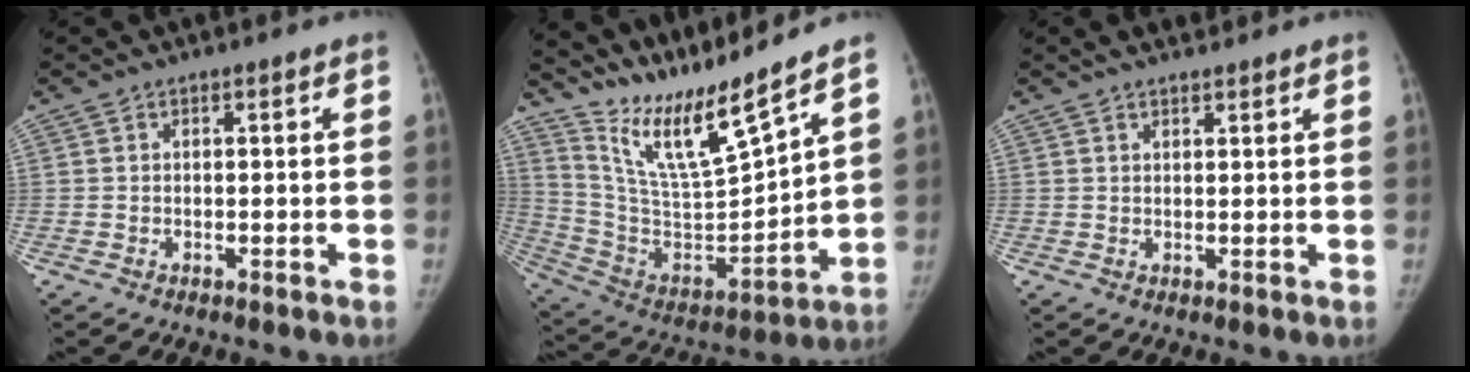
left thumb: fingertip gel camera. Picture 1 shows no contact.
{"total": 16.8, "force": [14.2, 0.5, 8.9], "torque": [-0.147, -0.087, 0.283]}
{"total": 3.6, "force": [2.9, 1.2, 1.6], "torque": [-0.012, 0.003, 0.044]}